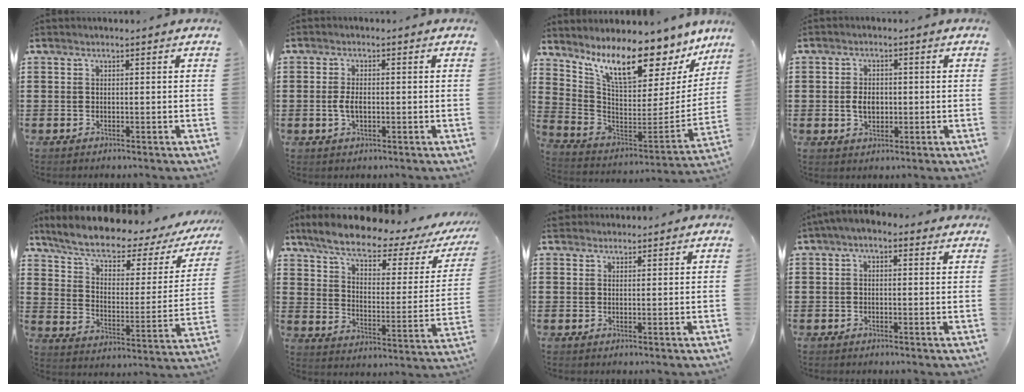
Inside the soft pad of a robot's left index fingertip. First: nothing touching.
{"total": 3.0, "force": [-0.4, 1.4, 2.7], "torque": [-0.073, -0.006, -0.014]}
{"total": 12.6, "force": [9.4, 3.5, 7.6], "torque": [-0.163, -0.063, 0.161]}
{"total": 3.5, "force": [-0.1, 2.3, 2.7], "torque": [-0.046, 0.003, -0.004]}
{"total": 7.2, "force": [5.6, 1.8, 4.0], "torque": [-0.104, -0.036, 0.092]}
{"total": 7.7, "force": [5.7, 1.4, 4.9], "torque": [-0.110, -0.032, 0.093]}
{"total": 1.6, "force": [1.4, 0.7, 0.1], "torque": [-0.006, 0.004, 0.028]}
{"total": 1.6, "force": [-0.5, 0.9, 1.2], "torque": [-0.023, 0.005, -0.012]}